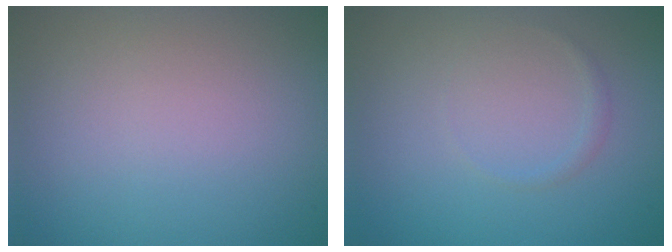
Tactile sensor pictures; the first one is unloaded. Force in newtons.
{"total": 0.6, "press": 0.6, "slide": 0.0}